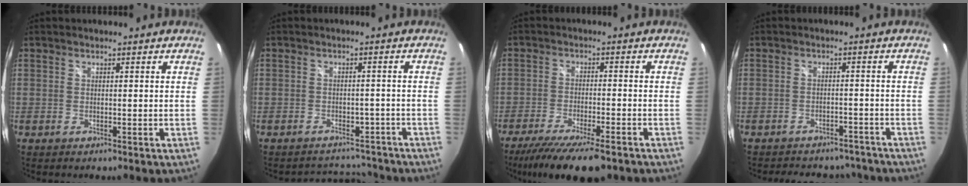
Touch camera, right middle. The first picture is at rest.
{"total": 9.2, "force": [-7.8, 4.4, 2.4], "torque": [-0.048, 0.018, -0.092]}
{"total": 14.2, "force": [-11.1, 2.9, 8.5], "torque": [-0.171, -0.046, -0.177]}
{"total": 13.5, "force": [-11.4, 5.6, 4.4], "torque": [-0.100, 0.007, -0.139]}